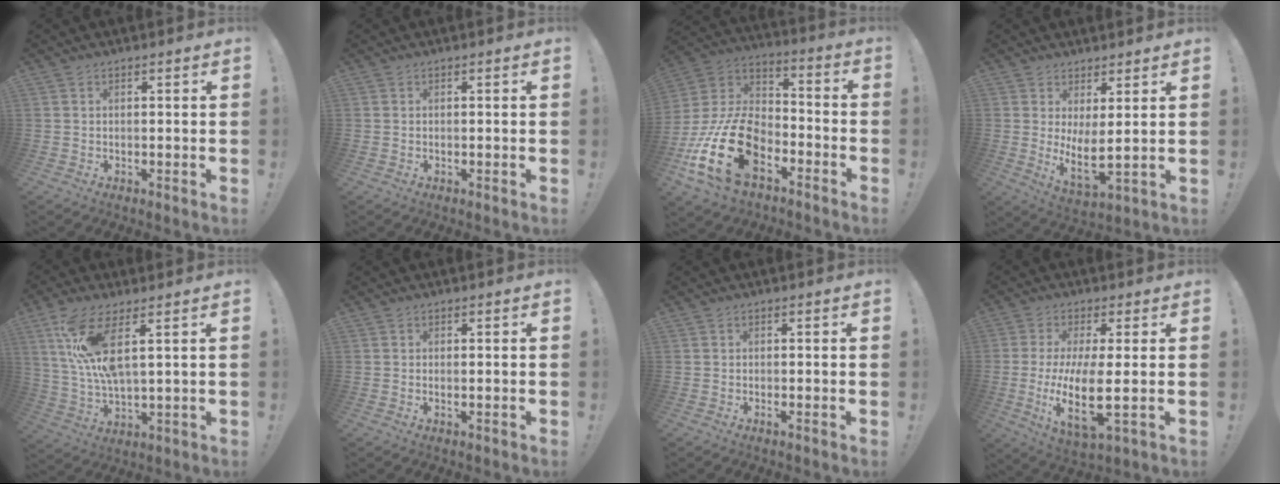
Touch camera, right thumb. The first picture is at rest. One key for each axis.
{"total": 0.6, "fx": -0.1, "fy": -0.3, "fz": 0.5, "tx": -0.007, "ty": -0.002, "tz": -0.002}
{"total": 24.2, "fx": -10.3, "fy": 14.4, "fz": 16.5, "tx": -0.326, "ty": 0.062, "tz": -0.166}
{"total": 7.0, "fx": 2.9, "fy": 1.4, "fz": 6.2, "tx": -0.097, "ty": -0.037, "tz": 0.055}
{"total": 13.6, "fx": 6.0, "fy": 3.9, "fz": 11.6, "tx": -0.234, "ty": -0.026, "tz": 0.102}
{"total": 0.6, "fx": 0.2, "fy": -0.1, "fz": 0.5, "tx": -0.009, "ty": -0.001, "tz": 0.004}
{"total": 1.0, "fx": -0.1, "fy": -0.3, "fz": 0.9, "tx": -0.014, "ty": -0.004, "tz": -0.002}
{"total": 13.2, "fx": -1.1, "fy": 3.4, "fz": 12.7, "tx": -0.256, "ty": -0.017, "tz": -0.012}